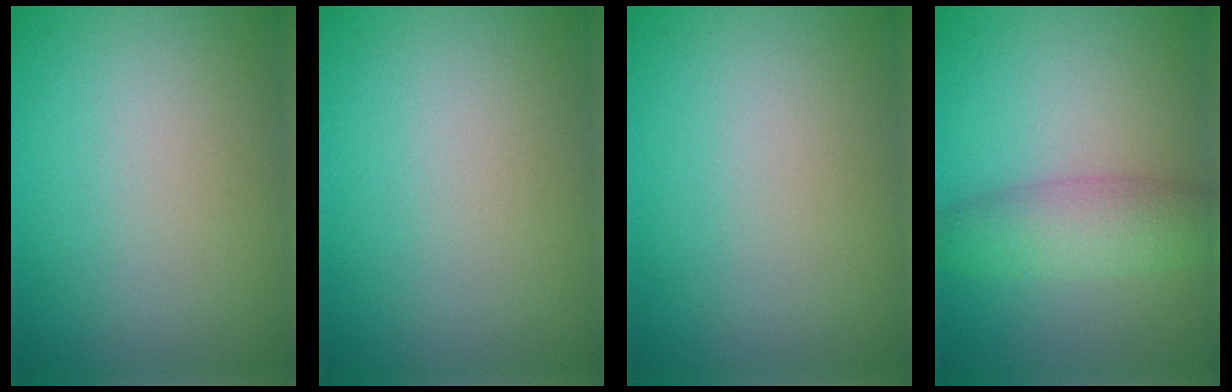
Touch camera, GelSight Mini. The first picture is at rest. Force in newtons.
{"total": 0.0}
{"total": 0.0}
{"total": 4.3, "press": 4.3, "slide": 0.0}